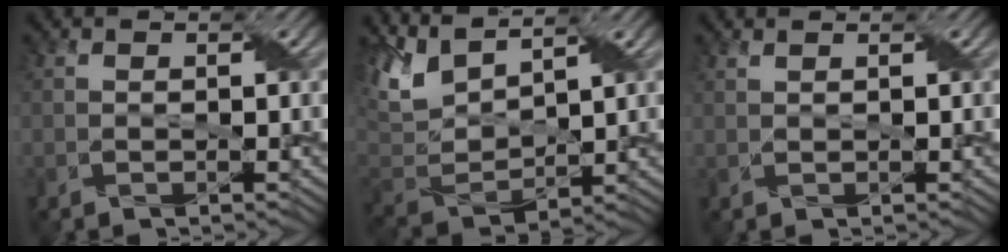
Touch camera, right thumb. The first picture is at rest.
{"total": 7.7, "force": [5.3, 2.9, 4.8], "torque": [-0.132, 0.010, 0.104]}
{"total": 0.7, "force": [0.6, -0.1, 0.3], "torque": [-0.013, 0.004, 0.010]}